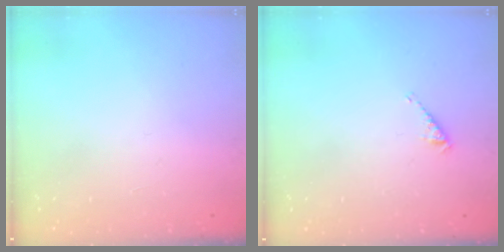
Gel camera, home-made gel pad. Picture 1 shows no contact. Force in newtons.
{"total": 2.9, "press": 2.9, "slide": 0.5}